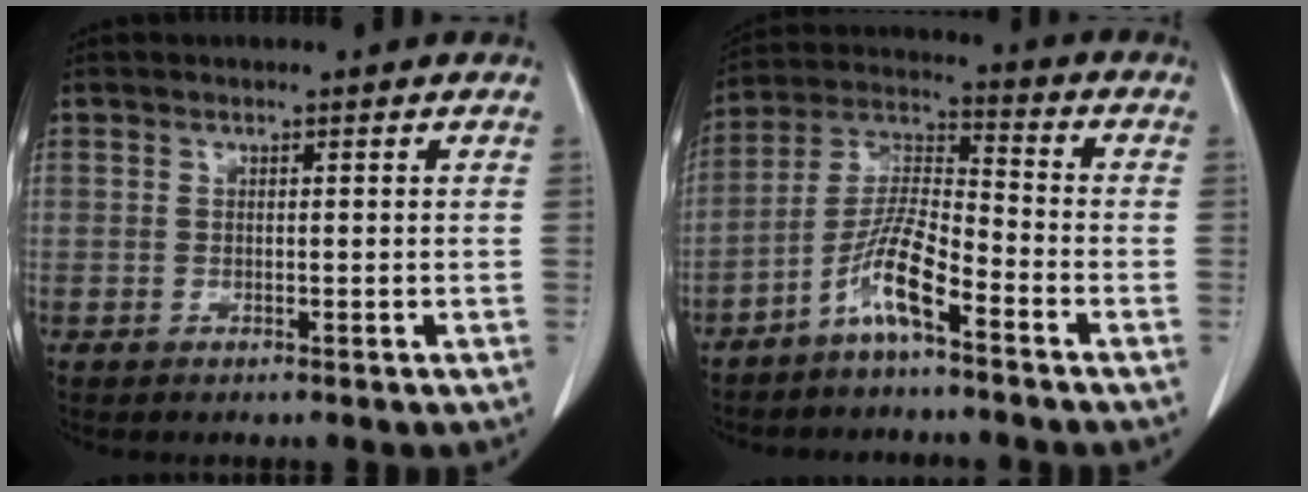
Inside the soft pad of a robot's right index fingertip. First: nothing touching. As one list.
[{"total": 8.3, "force": [-5.1, 1.1, 6.5], "torque": [-0.144, 0.005, -0.103]}]